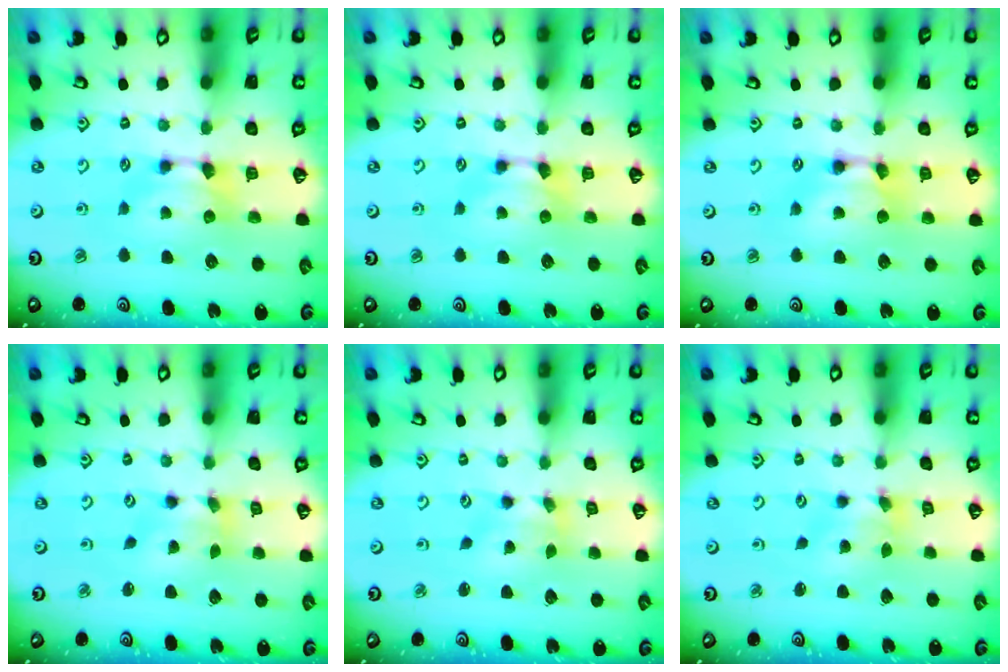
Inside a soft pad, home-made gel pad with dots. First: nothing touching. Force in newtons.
{"total": 0.0}
{"total": 1.8, "press": 1.8, "slide": 0.1}
{"total": 2.7, "press": 2.3, "slide": 1.4}
{"total": 1.9, "press": 1.3, "slide": 1.4}
{"total": 1.8, "press": 1.3, "slide": 1.2}